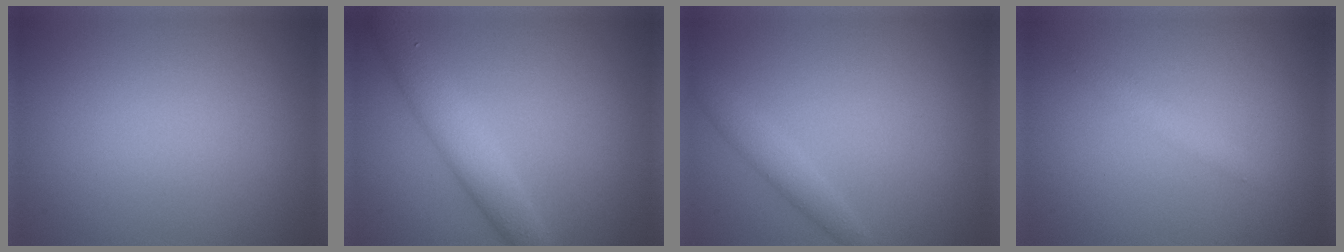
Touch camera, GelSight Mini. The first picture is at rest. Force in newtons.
{"total": 3.6, "press": 3.6, "slide": 0.0}
{"total": 1.8, "press": 1.8, "slide": 0.1}
{"total": 1.2, "press": 1.2, "slide": 0.0}